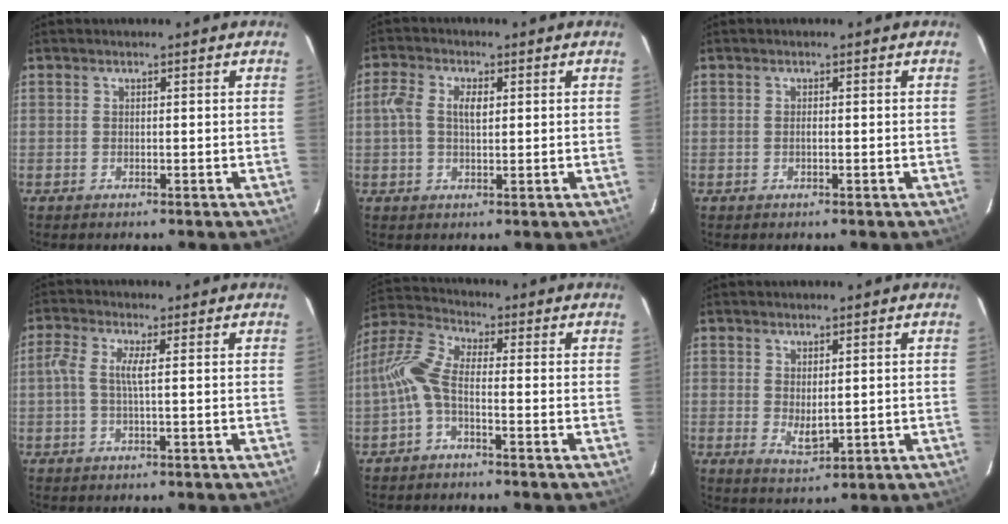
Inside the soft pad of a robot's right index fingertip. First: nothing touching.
{"total": 4.8, "force": [0.6, 2.7, 4.0], "torque": [-0.079, 0.010, 0.008]}
{"total": 0.6, "force": [-0.1, 0.2, 0.6], "torque": [-0.012, 0.001, -0.003]}
{"total": 3.5, "force": [0.0, 0.1, 3.5], "torque": [-0.079, 0.005, -0.003]}
{"total": 6.9, "force": [-2.1, 2.4, 6.1], "torque": [-0.151, 0.017, -0.050]}
{"total": 3.9, "force": [0.4, 2.0, 3.3], "torque": [-0.055, -0.010, 0.013]}